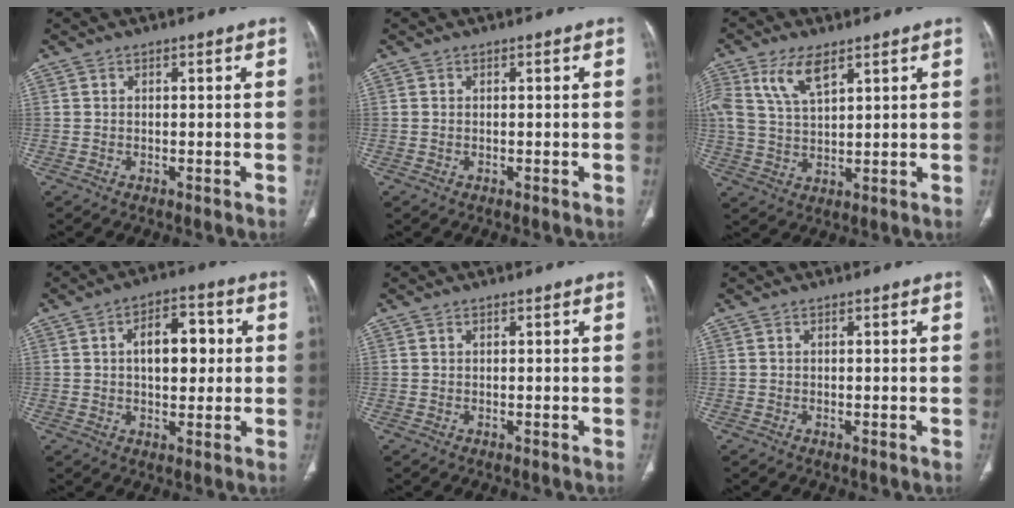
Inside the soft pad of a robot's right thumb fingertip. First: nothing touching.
{"total": 0.0}
{"total": 8.1, "force": [4.2, 3.4, 6.0], "torque": [-0.124, -0.009, 0.089]}
{"total": 9.6, "force": [1.4, 5.6, 7.7], "torque": [-0.090, 0.014, 0.020]}
{"total": 0.0}
{"total": 0.0}